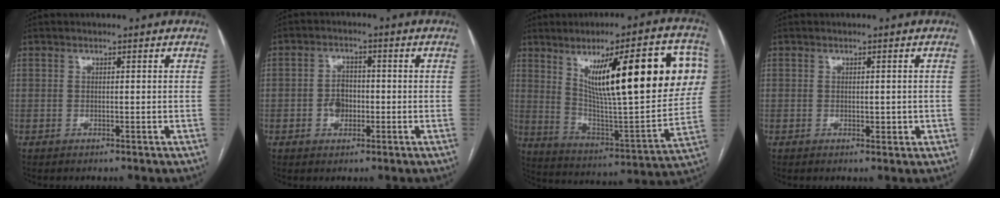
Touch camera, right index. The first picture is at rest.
{"total": 3.7, "force": [-0.9, 2.8, 2.3], "torque": [-0.038, 0.008, -0.014]}
{"total": 27.2, "force": [8.4, 5.1, 25.3], "torque": [-0.348, 0.023, 0.133]}
{"total": 1.7, "force": [-0.1, 1.1, 1.3], "torque": [-0.014, 0.001, 0.002]}